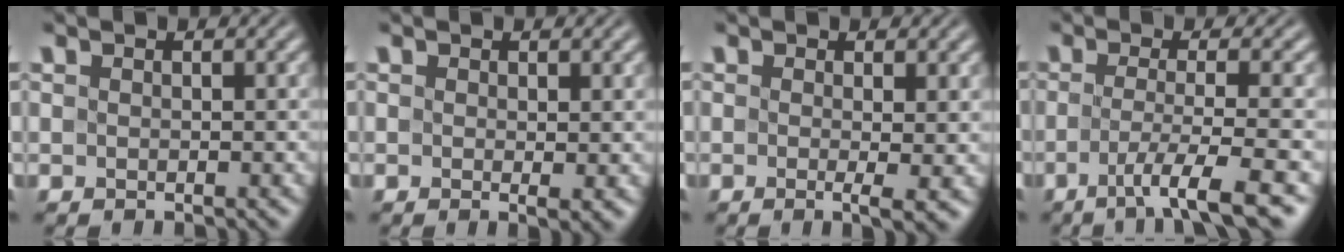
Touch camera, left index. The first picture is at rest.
{"total": 1.2, "force": [0.0, 0.1, 1.1], "torque": [-0.016, -0.009, 0.001]}
{"total": 2.6, "force": [-0.2, 0.5, 2.5], "torque": [-0.032, -0.012, -0.002]}
{"total": 5.4, "force": [-2.3, 0.8, 4.8], "torque": [-0.077, -0.011, -0.046]}